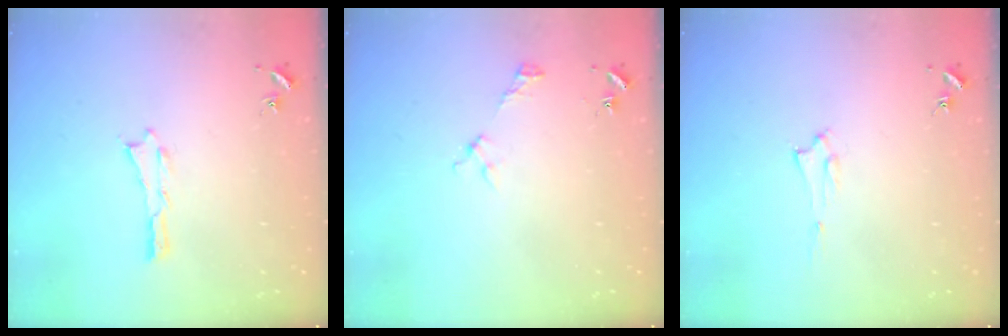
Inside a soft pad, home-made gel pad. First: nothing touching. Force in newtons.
{"total": 2.2, "press": 2.2, "slide": 0.3}
{"total": 1.5, "press": 1.5, "slide": 0.2}